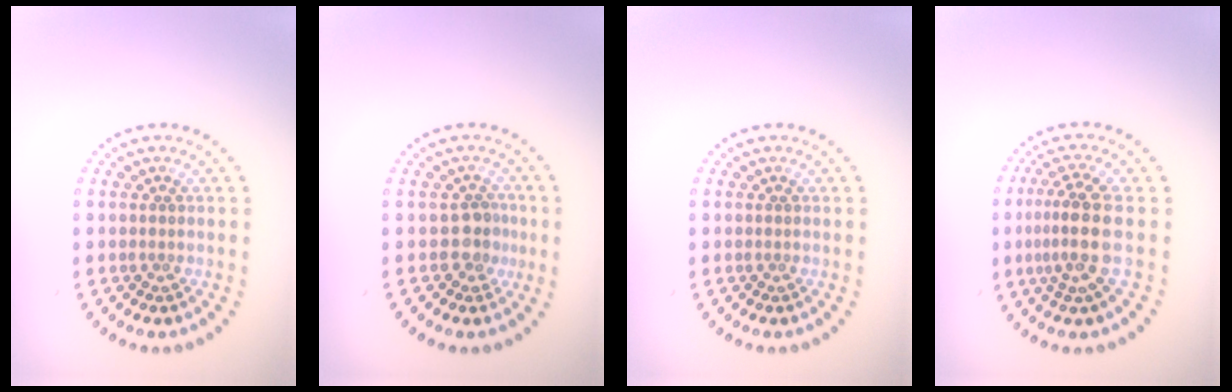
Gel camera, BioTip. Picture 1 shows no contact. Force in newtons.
{"total": 2.1, "press": 1.7, "slide": 1.3}
{"total": 0.0}
{"total": 3.8, "press": 3.2, "slide": 2.1}